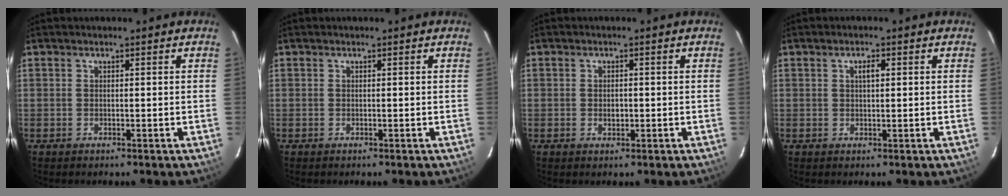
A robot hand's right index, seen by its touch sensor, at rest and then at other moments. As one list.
[{"total": 0.0}, {"total": 1.7, "force": [-0.3, 1.1, 1.2], "torque": [-0.022, 0.002, -0.004]}, {"total": 1.8, "force": [0.6, 0.7, 1.5], "torque": [-0.026, 0.006, 0.009]}]